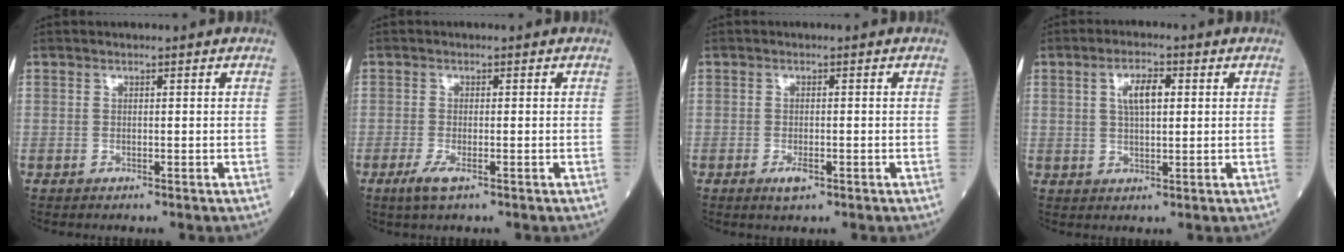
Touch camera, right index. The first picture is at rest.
{"total": 2.5, "force": [-1.4, 0.5, 2.1], "torque": [-0.046, -0.007, -0.027]}
{"total": 2.1, "force": [-1.1, 0.7, 1.6], "torque": [-0.026, -0.001, -0.015]}
{"total": 4.8, "force": [1.3, 1.6, 4.3], "torque": [-0.082, 0.010, 0.024]}